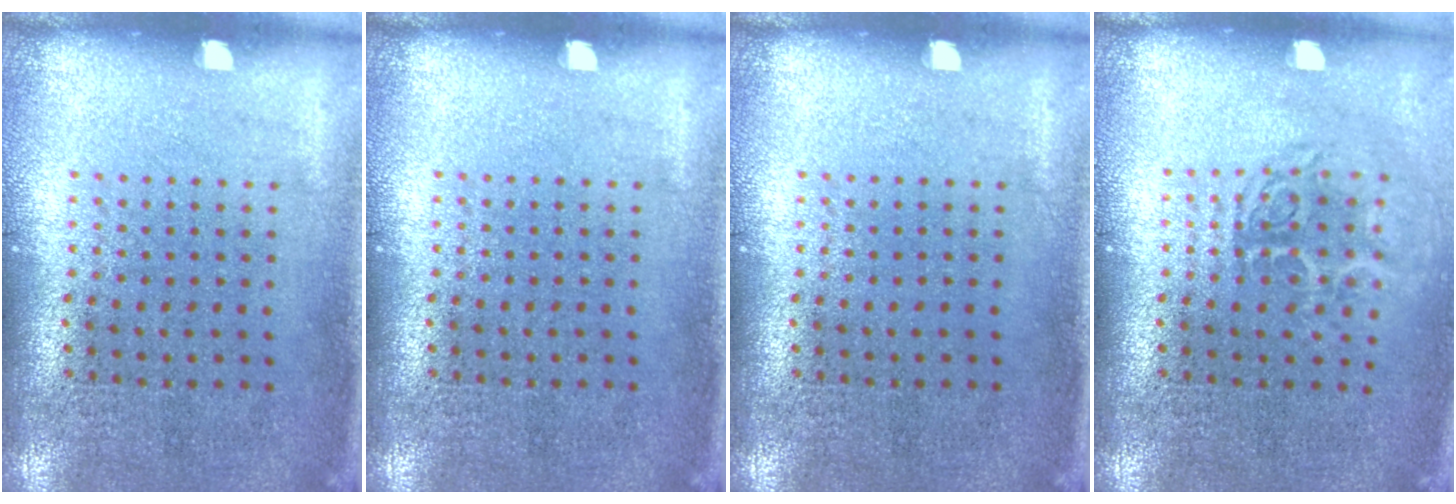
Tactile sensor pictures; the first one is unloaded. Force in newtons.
{"total": 0.0}
{"total": 0.0}
{"total": 1.7, "press": 1.3, "slide": 1.1}